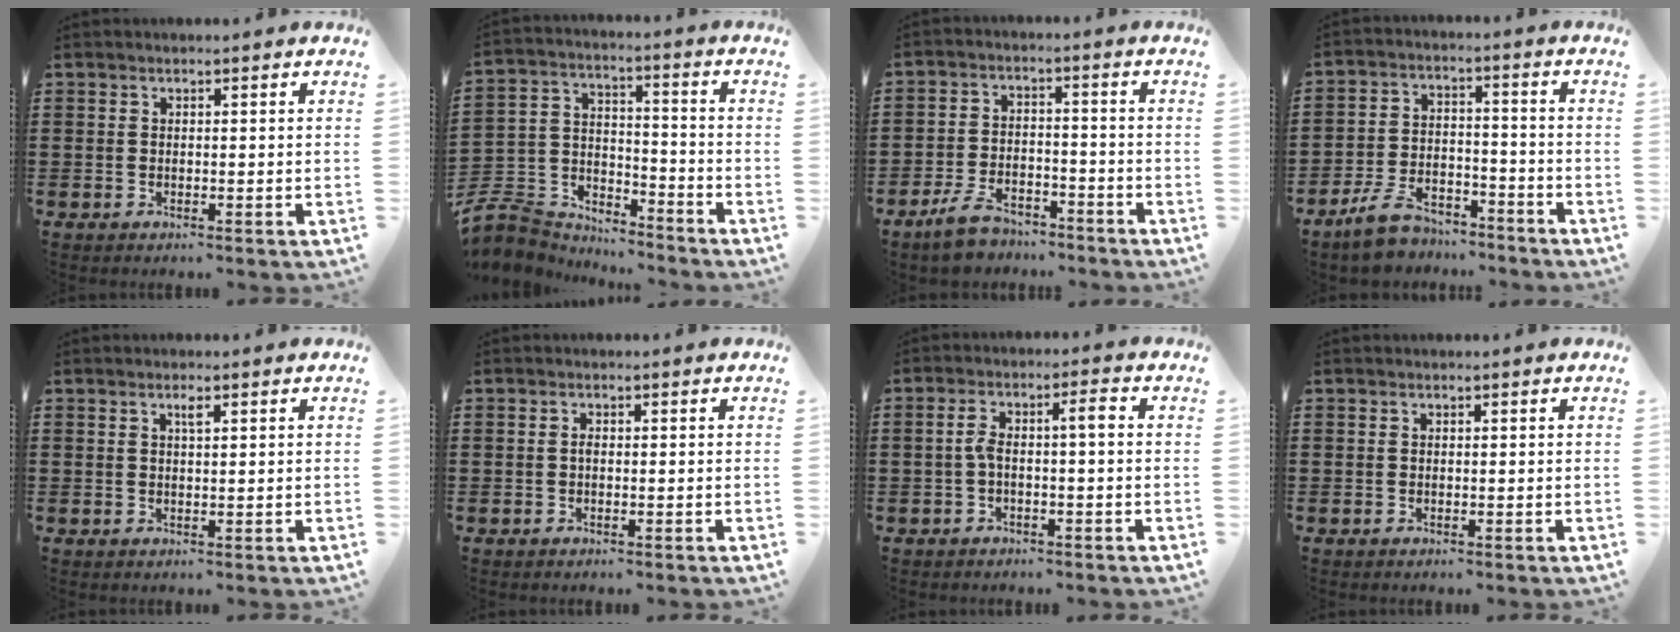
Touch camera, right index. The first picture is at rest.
{"total": 6.7, "force": [-6.2, 2.4, 0.7], "torque": [-0.039, 0.004, -0.129]}
{"total": 5.0, "force": [-4.3, 2.0, 1.5], "torque": [-0.041, 0.012, -0.085]}
{"total": 6.3, "force": [-5.5, 2.4, 1.9], "torque": [-0.050, 0.017, -0.109]}
{"total": 1.3, "force": [0.6, 0.2, 1.1], "torque": [-0.023, 0.003, 0.010]}
{"total": 0.6, "force": [-0.2, 0.1, 0.6], "torque": [-0.014, -0.004, -0.002]}
{"total": 4.0, "force": [-0.3, 0.8, 3.9], "torque": [-0.079, 0.006, -0.012]}
{"total": 0.0}